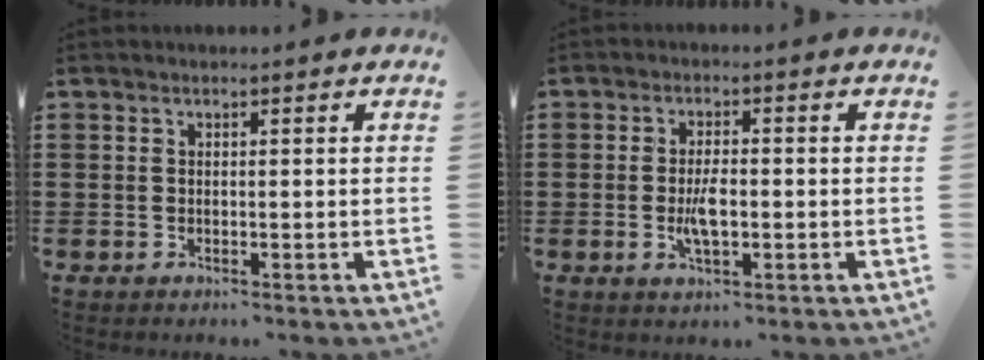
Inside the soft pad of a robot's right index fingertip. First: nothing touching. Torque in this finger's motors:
{"motor_torque": [1.65, 0.48, 0.57, 0.12]}